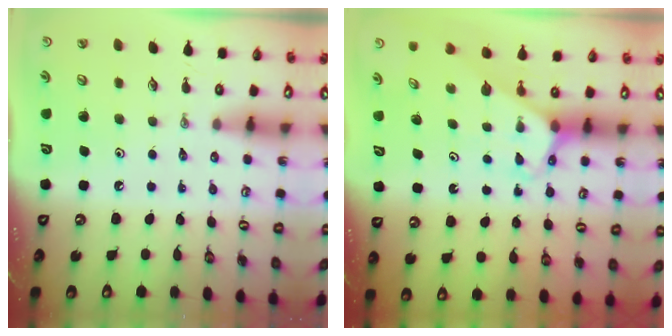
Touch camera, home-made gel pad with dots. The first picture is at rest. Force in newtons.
{"total": 3.0, "press": 3.0, "slide": 0.2}